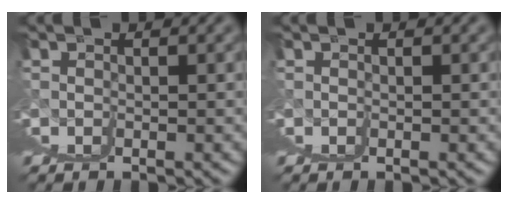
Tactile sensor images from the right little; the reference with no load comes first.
{"total": 0.0}